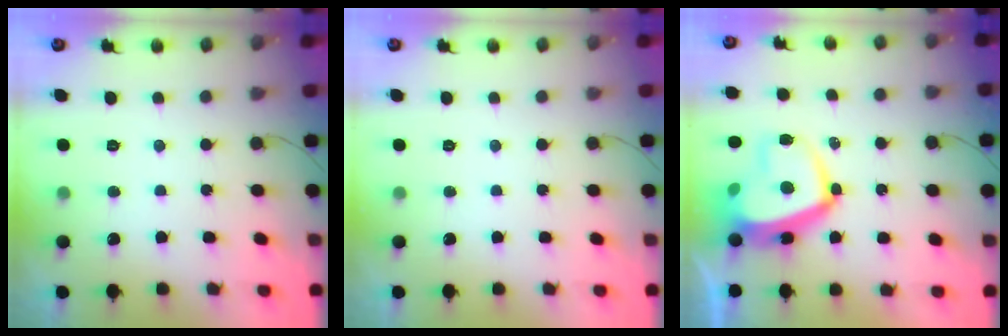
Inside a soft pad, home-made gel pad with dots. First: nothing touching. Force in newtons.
{"total": 0.0}
{"total": 16.1, "press": 16.1, "slide": 1.2}